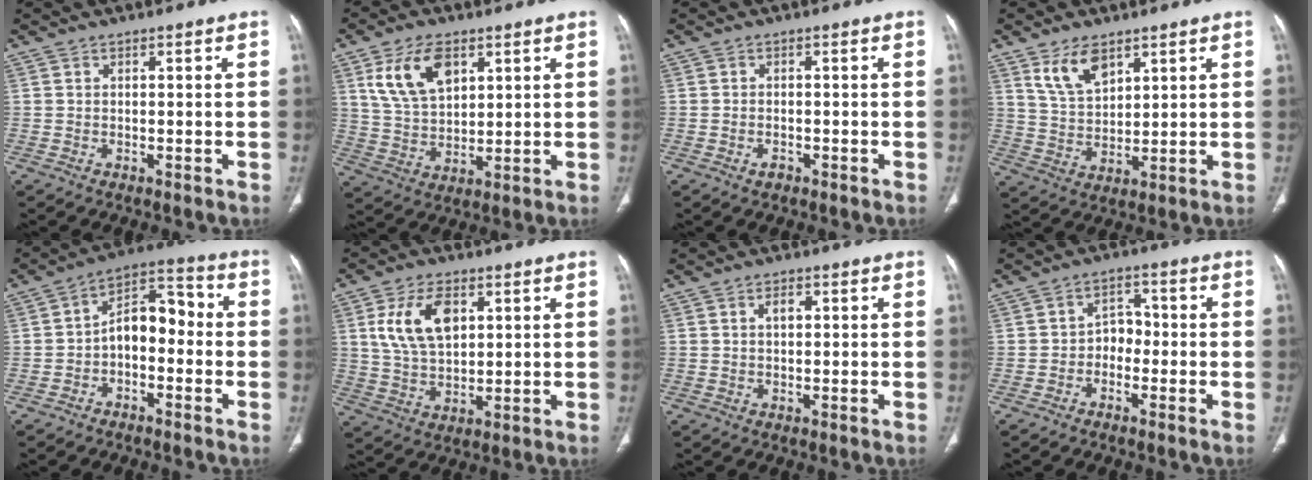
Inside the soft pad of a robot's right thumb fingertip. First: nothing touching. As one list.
[{"total": 11.4, "force": [5.1, 6.6, 7.7], "torque": [-0.130, -0.015, 0.106]}, {"total": 1.3, "force": [-0.8, 0.8, 0.7], "torque": [-0.012, 0.005, -0.013]}, {"total": 7.9, "force": [4.8, 4.1, 4.7], "torque": [-0.073, -0.028, 0.101]}, {"total": 9.3, "force": [-1.6, 5.6, 7.3], "torque": [-0.087, 0.047, -0.041]}, {"total": 11.2, "force": [3.6, 6.6, 8.4], "torque": [-0.146, -0.007, 0.073]}, {"total": 2.1, "force": [0.6, 1.2, 1.6], "torque": [-0.028, 0.001, 0.011]}, {"total": 3.9, "force": [-1.4, 3.0, 2.1], "torque": [-0.009, 0.025, -0.035]}]